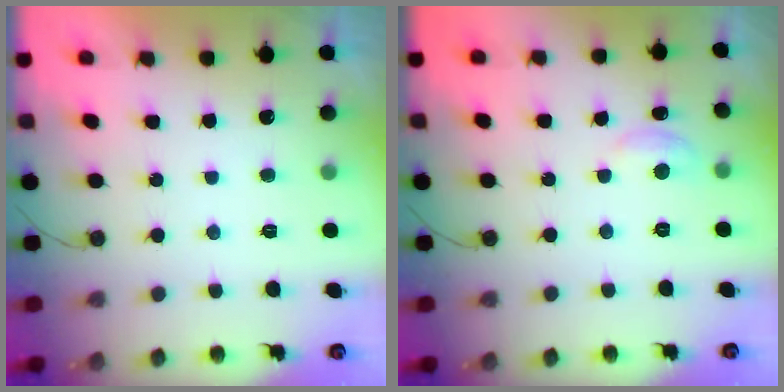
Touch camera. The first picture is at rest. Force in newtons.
{"total": 4.5, "press": 4.5, "slide": 0.5}